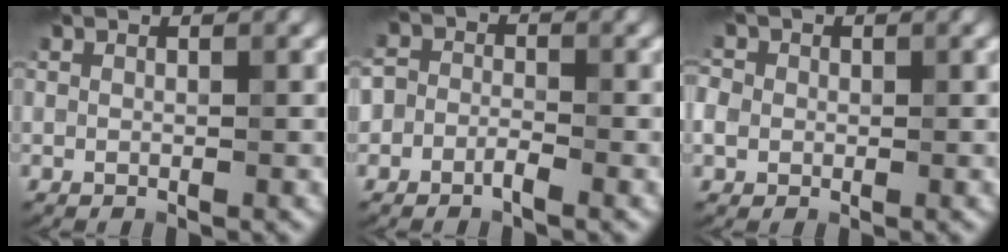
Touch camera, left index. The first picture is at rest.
{"total": 1.8, "force": [-1.1, 1.2, 0.7], "torque": [-0.011, 0.005, -0.027]}
{"total": 2.7, "force": [0.3, 2.5, 1.1], "torque": [-0.018, 0.019, -0.004]}